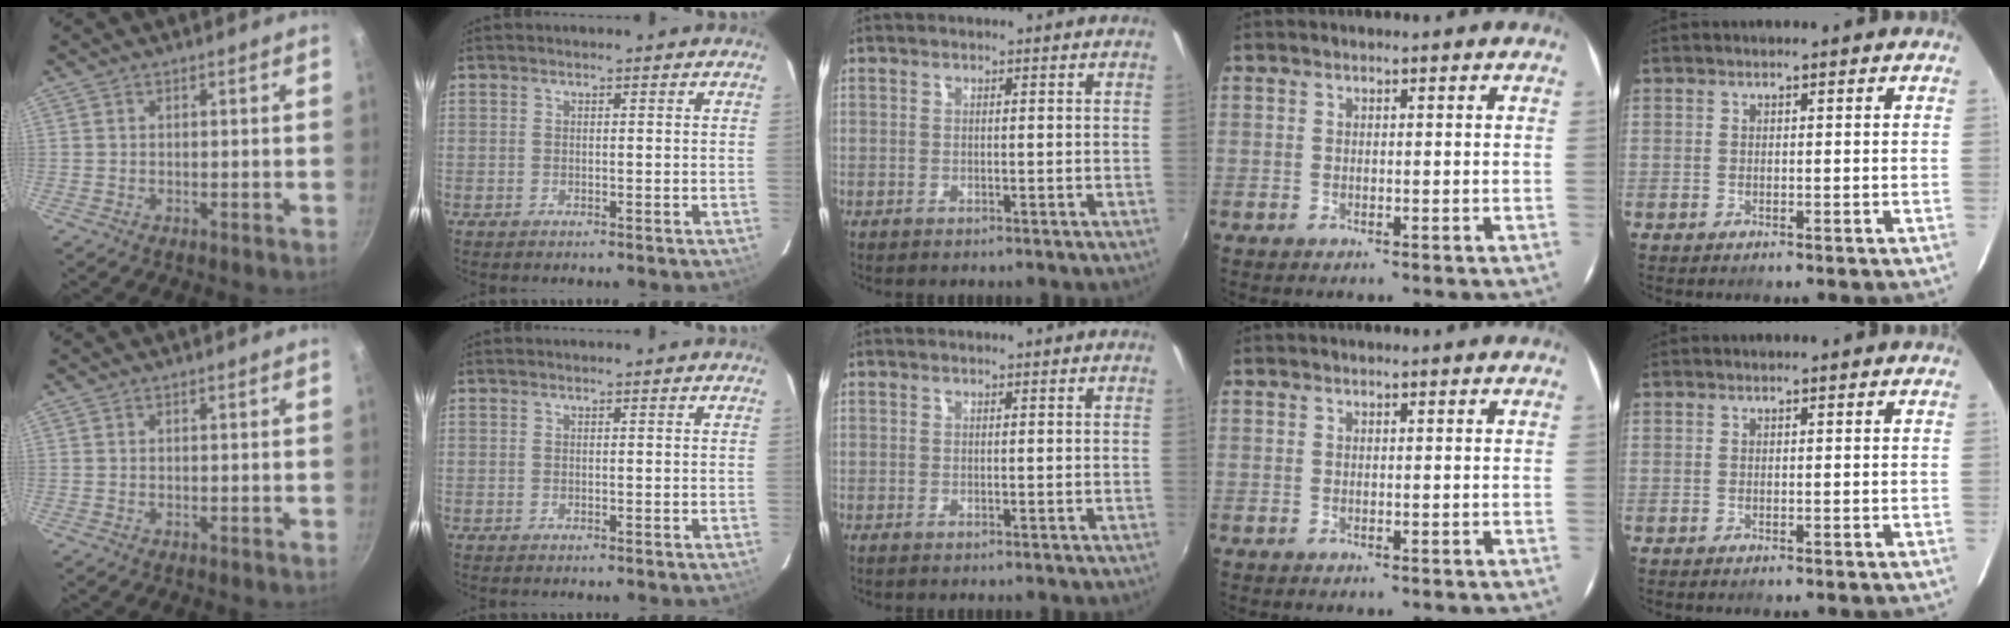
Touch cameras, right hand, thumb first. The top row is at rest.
{}